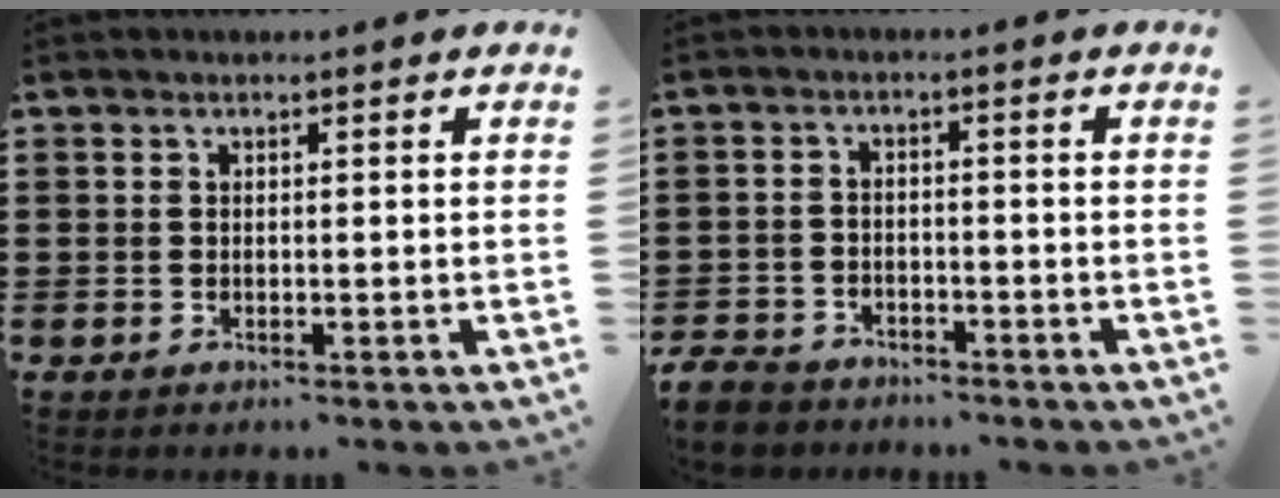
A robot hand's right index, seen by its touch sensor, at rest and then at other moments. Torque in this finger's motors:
{"motor_torque": [-1.04, 1.10, -1.05, -0.21]}